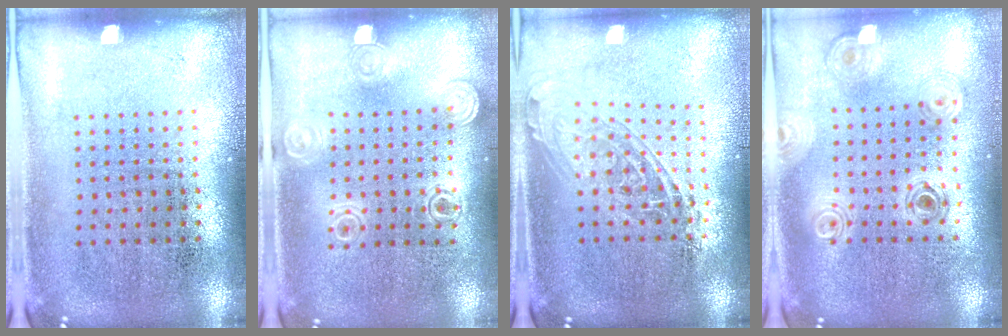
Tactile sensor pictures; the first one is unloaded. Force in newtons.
{"total": 1.3, "press": 1.2, "slide": 0.4}
{"total": 1.6, "press": 1.3, "slide": 0.9}
{"total": 0.9, "press": 0.9, "slide": 0.2}